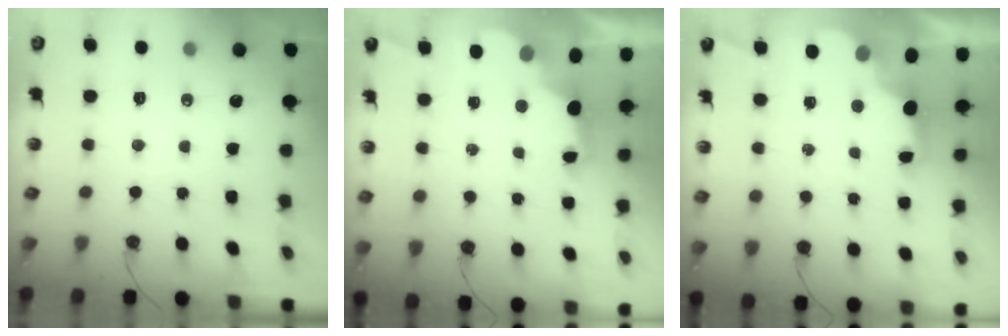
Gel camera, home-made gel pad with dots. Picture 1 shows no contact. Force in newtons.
{"total": 2.8, "press": 2.7, "slide": 0.9}
{"total": 2.8, "press": 2.6, "slide": 0.9}